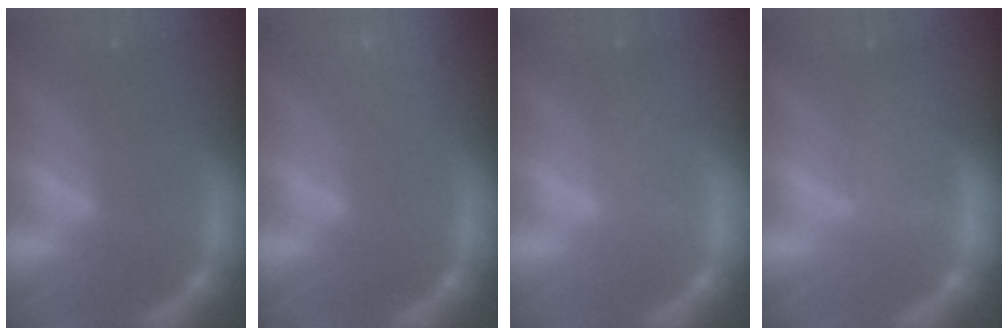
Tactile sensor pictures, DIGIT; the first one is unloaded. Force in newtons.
{"total": 7.5}
{"total": 1.9}
{"total": 4.5}